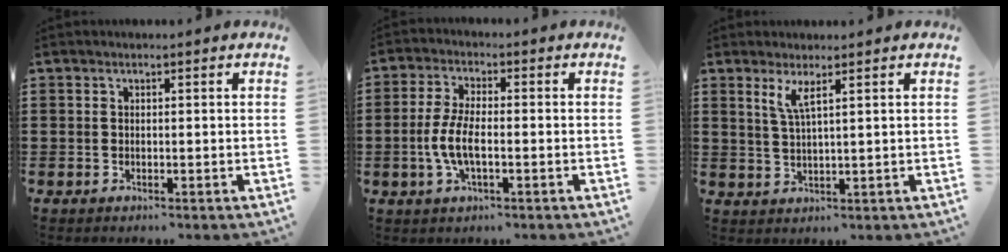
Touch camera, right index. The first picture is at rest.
{"total": 5.7, "force": [-1.4, 2.0, 5.2], "torque": [-0.125, -0.008, -0.034]}
{"total": 3.1, "force": [1.8, 0.3, 2.5], "torque": [-0.056, 0.000, 0.030]}